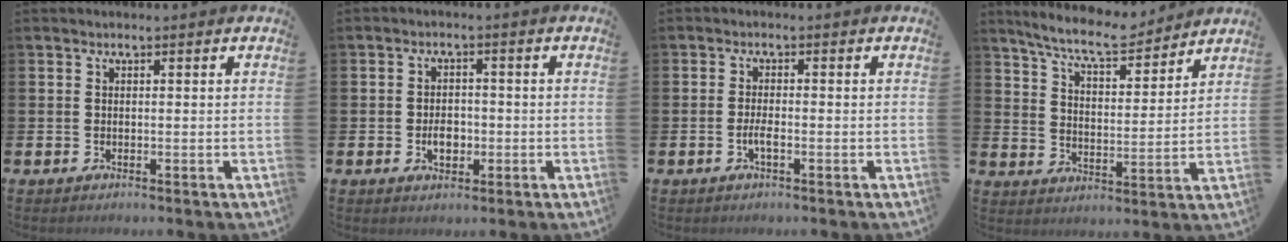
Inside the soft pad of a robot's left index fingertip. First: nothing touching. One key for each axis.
{"total": 3.0, "fx": -0.8, "fy": 2.1, "fz": 2.0, "tx": -0.023, "ty": -0.004, "tz": -0.021}
{"total": 1.8, "fx": -0.8, "fy": 0.5, "fz": 1.6, "tx": -0.037, "ty": 0.004, "tz": -0.013}
{"total": 8.2, "fx": 7.6, "fy": 1.4, "fz": 2.8, "tx": -0.080, "ty": -0.042, "tz": 0.135}